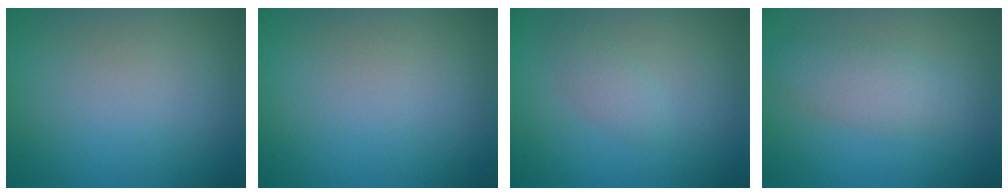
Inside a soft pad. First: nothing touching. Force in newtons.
{"total": 0.0}
{"total": 1.3, "press": 1.3, "slide": 0.1}
{"total": 2.7, "press": 2.7, "slide": 0.0}